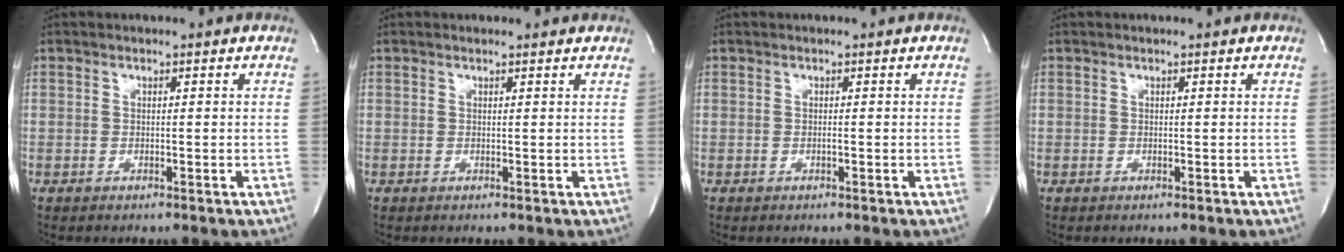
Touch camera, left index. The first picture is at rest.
{"total": 1.8, "force": [1.7, 0.2, 0.3], "torque": [-0.015, 0.007, 0.018]}
{"total": 0.0}
{"total": 0.6, "force": [0.6, 0.0, 0.2], "torque": [-0.005, 0.002, 0.007]}